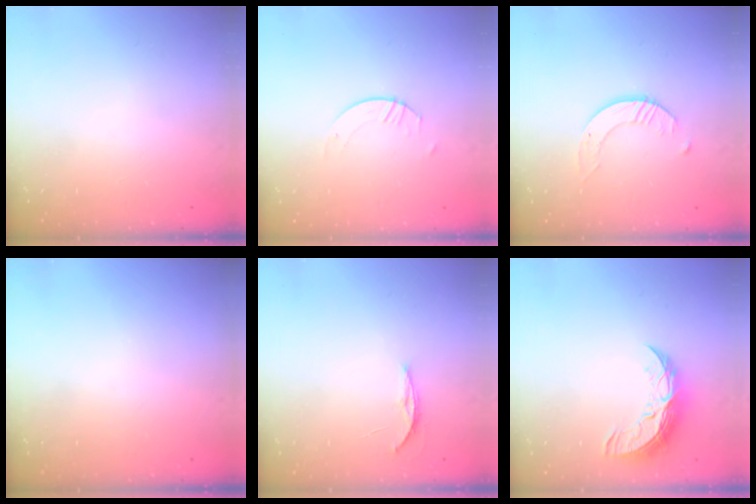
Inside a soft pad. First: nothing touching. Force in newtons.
{"total": 2.6, "press": 2.6, "slide": 0.2}
{"total": 2.6, "press": 2.6, "slide": 0.3}
{"total": 0.0}
{"total": 3.7, "press": 3.7, "slide": 0.5}
{"total": 10.0, "press": 10.0, "slide": 0.6}